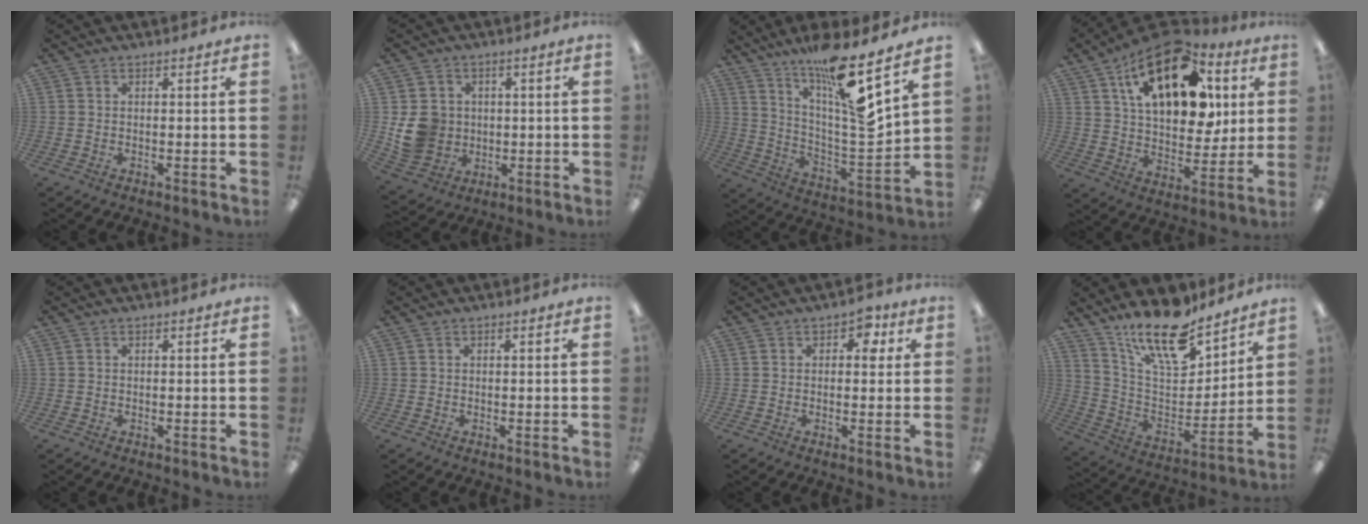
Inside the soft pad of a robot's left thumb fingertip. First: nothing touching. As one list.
[{"total": 9.2, "force": [0.1, 8.6, 3.2], "torque": [-0.074, 0.009, 0.012]}, {"total": 16.8, "force": [12.7, 1.2, 11.0], "torque": [-0.190, -0.097, 0.203]}, {"total": 23.1, "force": [10.2, 12.6, 16.5], "torque": [-0.253, -0.030, 0.168]}, {"total": 0.0}, {"total": 0.0}, {"total": 4.2, "force": [1.5, 2.8, 2.8], "torque": [-0.026, -0.002, 0.018]}, {"total": 18.8, "force": [14.6, 6.6, 9.8], "torque": [-0.182, -0.092, 0.255]}]